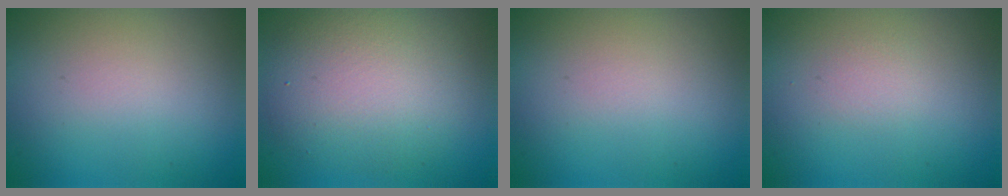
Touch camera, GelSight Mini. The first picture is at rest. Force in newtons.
{"total": 6.7, "press": 6.7, "slide": 0.4}
{"total": 0.0}
{"total": 0.7, "press": 0.7, "slide": 0.0}